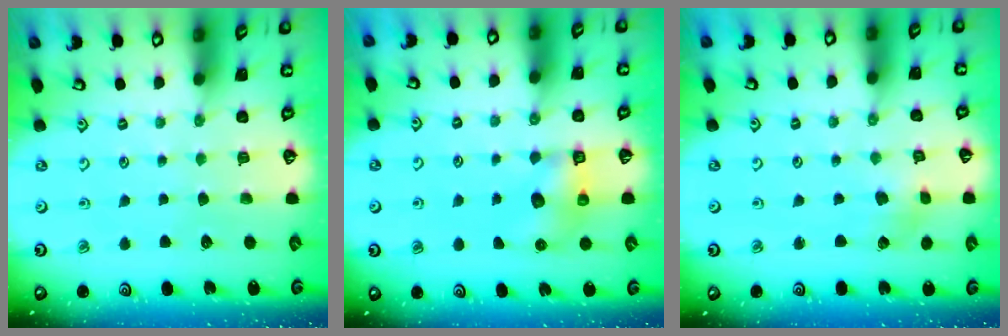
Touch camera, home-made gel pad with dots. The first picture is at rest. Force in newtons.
{"total": 6.8, "press": 6.8, "slide": 0.5}
{"total": 2.5, "press": 2.5, "slide": 0.6}